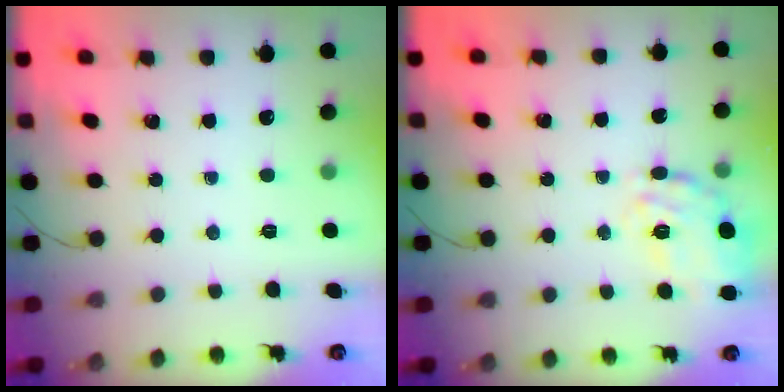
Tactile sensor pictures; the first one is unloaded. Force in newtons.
{"total": 19.9, "press": 19.9, "slide": 1.6}